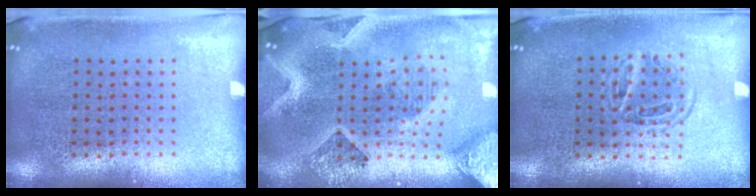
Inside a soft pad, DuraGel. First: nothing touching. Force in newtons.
{"total": 3.6, "press": 2.9, "slide": 2.1}
{"total": 1.2, "press": 1.0, "slide": 0.7}